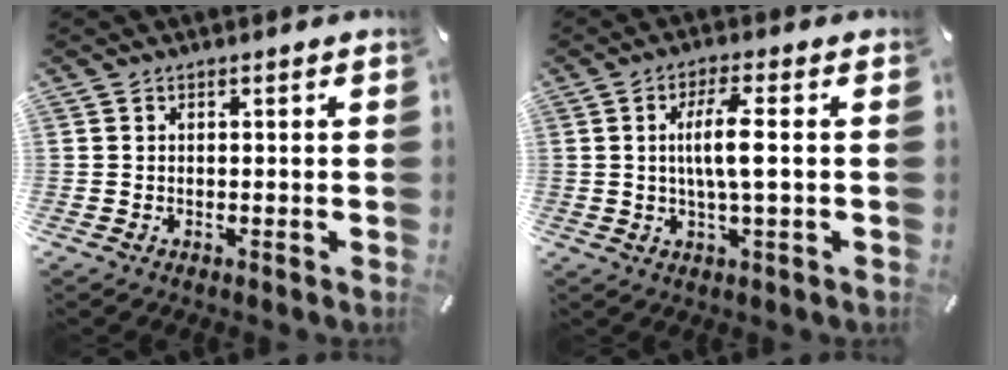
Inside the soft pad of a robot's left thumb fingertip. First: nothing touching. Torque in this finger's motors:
{"motor_torque": [1.21, 1.34, 0.80, 0.04, 0.08]}